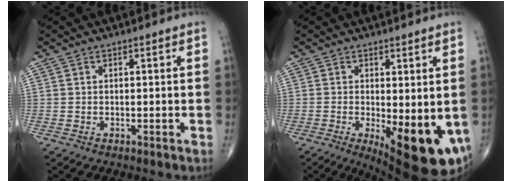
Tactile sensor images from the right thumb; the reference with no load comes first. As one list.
[{"total": 13.5, "force": [-3.2, 4.6, 12.3], "torque": [-0.152, -0.025, -0.030]}]